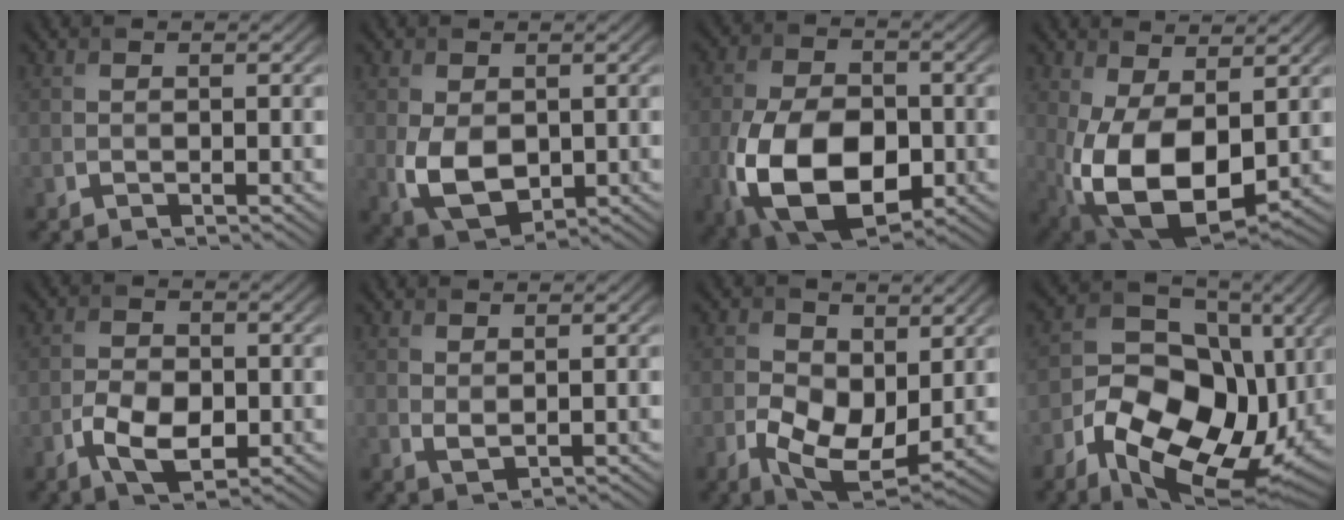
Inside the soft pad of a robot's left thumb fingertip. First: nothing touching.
{"total": 6.7, "force": [-0.5, 4.5, 4.9], "torque": [-0.112, -0.014, -0.003]}
{"total": 14.7, "force": [-4.4, 9.0, 10.7], "torque": [-0.240, -0.039, -0.074]}
{"total": 12.6, "force": [-0.7, 7.2, 10.4], "torque": [-0.226, -0.025, -0.006]}
{"total": 5.6, "force": [-1.9, 3.3, 4.1], "torque": [-0.081, -0.003, -0.039]}
{"total": 1.4, "force": [1.0, 0.5, 0.9], "torque": [-0.024, -0.005, 0.024]}
{"total": 8.7, "force": [0.1, 5.7, 6.6], "torque": [-0.145, -0.020, 0.005]}
{"total": 15.4, "force": [-4.7, 10.5, 10.2], "torque": [-0.190, -0.034, -0.078]}